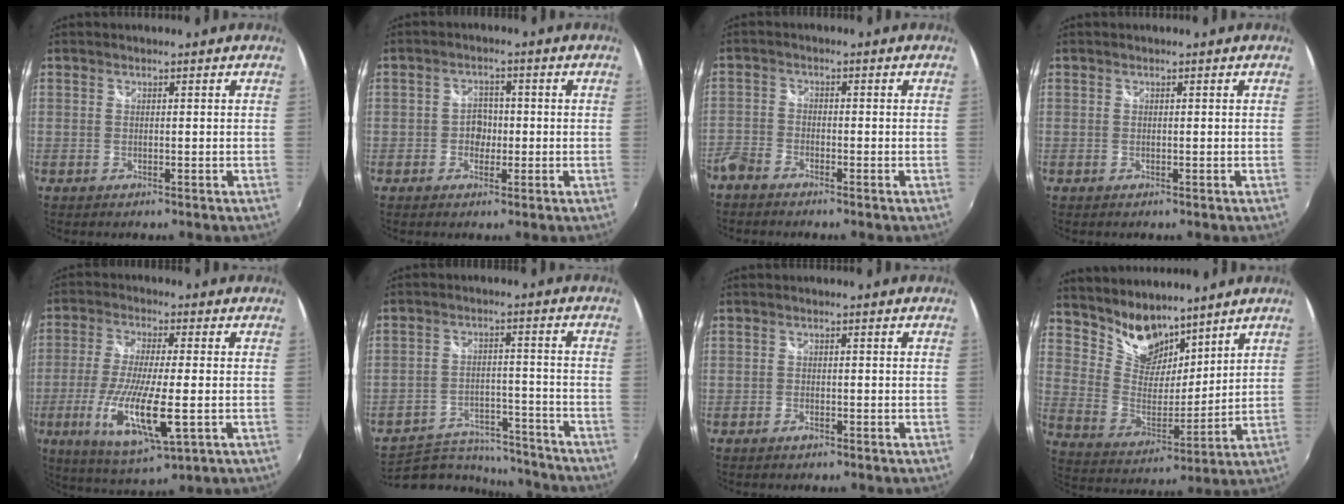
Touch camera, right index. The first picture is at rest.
{"total": 3.3, "force": [-0.8, 2.9, 1.2], "torque": [-0.018, 0.007, -0.014]}
{"total": 4.3, "force": [-3.6, 1.9, 1.4], "torque": [-0.041, -0.006, -0.079]}
{"total": 0.0}
{"total": 14.6, "force": [-3.9, 3.0, 13.8], "torque": [-0.278, -0.031, -0.069]}
{"total": 13.8, "force": [-12.4, 5.2, 3.0], "torque": [-0.073, 0.020, -0.170]}
{"total": 1.3, "force": [-1.0, 0.7, 0.5], "torque": [-0.010, -0.002, -0.019]}
{"total": 12.2, "force": [9.7, 6.3, 4.0], "torque": [-0.088, 0.006, 0.191]}